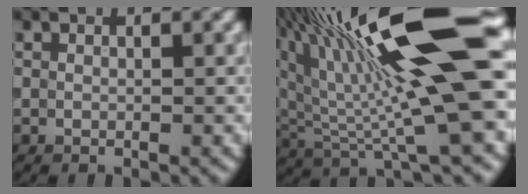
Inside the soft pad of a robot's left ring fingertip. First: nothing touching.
{"total": 15.8, "force": [4.7, 3.2, 14.8], "torque": [-0.238, 0.006, 0.076]}